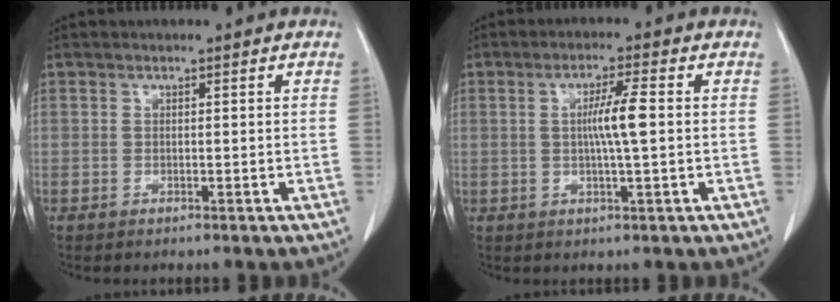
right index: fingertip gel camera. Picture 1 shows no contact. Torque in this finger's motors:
{"motor_torque": [0.28, 0.17, 0.12, 0.07]}